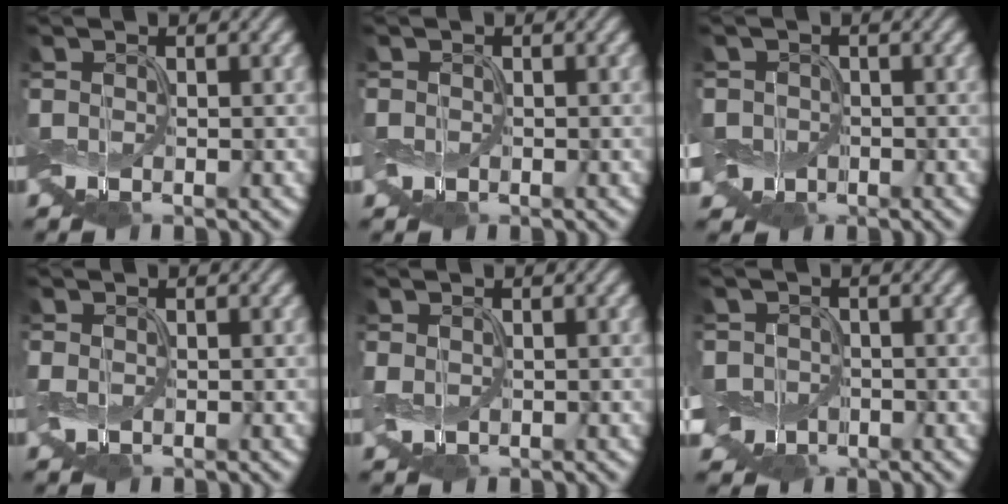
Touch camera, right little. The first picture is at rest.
{"total": 0.7, "force": [-0.1, 0.6, 0.1], "torque": [-0.007, 0.003, -0.003]}
{"total": 2.3, "force": [-0.9, 2.1, 0.6], "torque": [-0.015, -0.002, -0.020]}
{"total": 0.6, "force": [0.0, 0.4, 0.4], "torque": [-0.010, 0.002, -0.001]}
{"total": 1.0, "force": [0.0, 0.8, 0.6], "torque": [-0.020, 0.003, 0.001]}
{"total": 3.1, "force": [-1.2, 2.6, 1.1], "torque": [-0.021, -0.003, -0.027]}